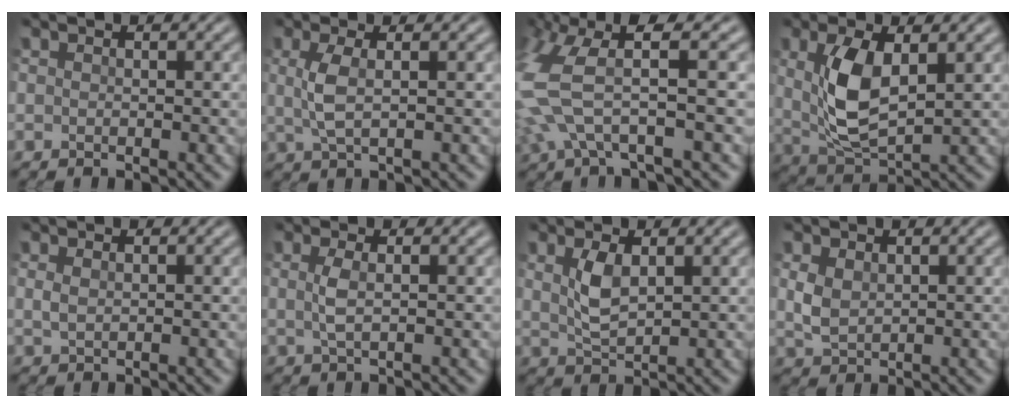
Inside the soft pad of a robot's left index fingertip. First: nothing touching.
{"total": 2.5, "force": [0.2, 0.6, 2.5], "torque": [-0.060, 0.002, 0.006]}
{"total": 6.7, "force": [0.2, 2.1, 6.4], "torque": [-0.168, 0.003, -0.005]}
{"total": 6.0, "force": [0.9, 2.5, 5.4], "torque": [-0.116, -0.002, 0.023]}
{"total": 1.1, "force": [0.1, 0.6, 0.9], "torque": [-0.021, 0.002, 0.006]}
{"total": 1.7, "force": [0.2, 0.3, 1.6], "torque": [-0.041, 0.001, 0.003]}
{"total": 2.6, "force": [0.8, 1.0, 2.3], "torque": [-0.054, 0.000, 0.020]}
{"total": 2.3, "force": [0.3, 1.6, 1.6], "torque": [-0.040, -0.003, 0.009]}